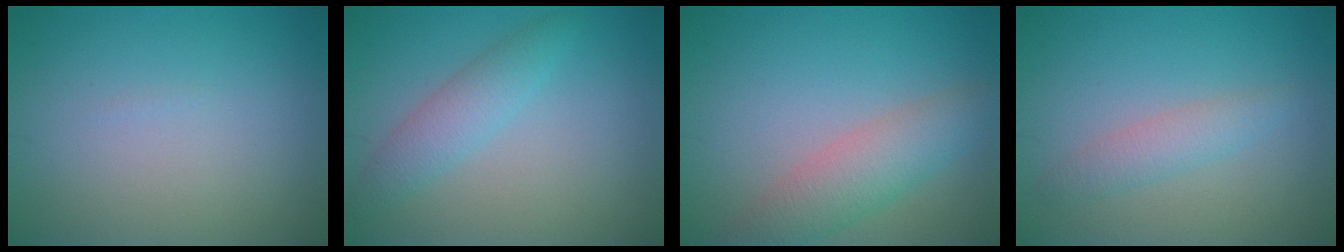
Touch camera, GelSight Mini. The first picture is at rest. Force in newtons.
{"total": 2.8, "press": 2.8, "slide": 0.1}
{"total": 4.1, "press": 4.1, "slide": 0.0}
{"total": 2.0, "press": 2.0, "slide": 0.0}